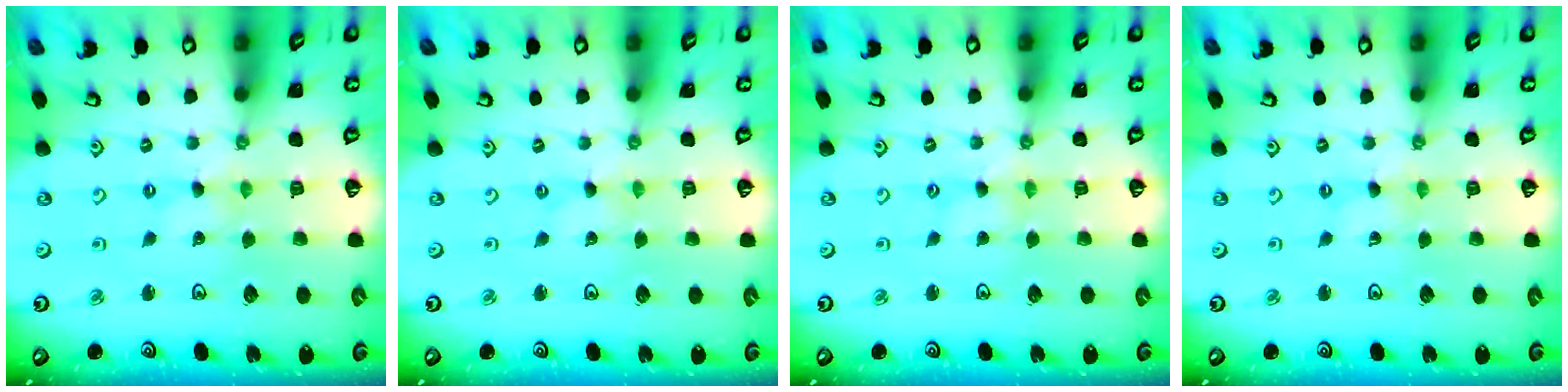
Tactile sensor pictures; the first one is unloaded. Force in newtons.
{"total": 0.0}
{"total": 1.5, "press": 1.5, "slide": 0.3}
{"total": 0.0}